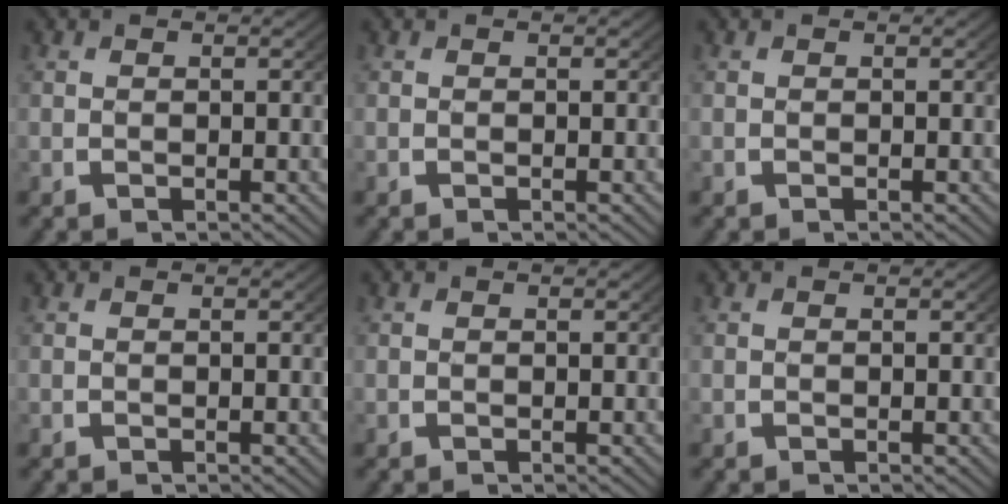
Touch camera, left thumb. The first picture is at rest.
{"total": 0.0}
{"total": 0.0}
{"total": 0.0}
{"total": 0.0}
{"total": 0.0}